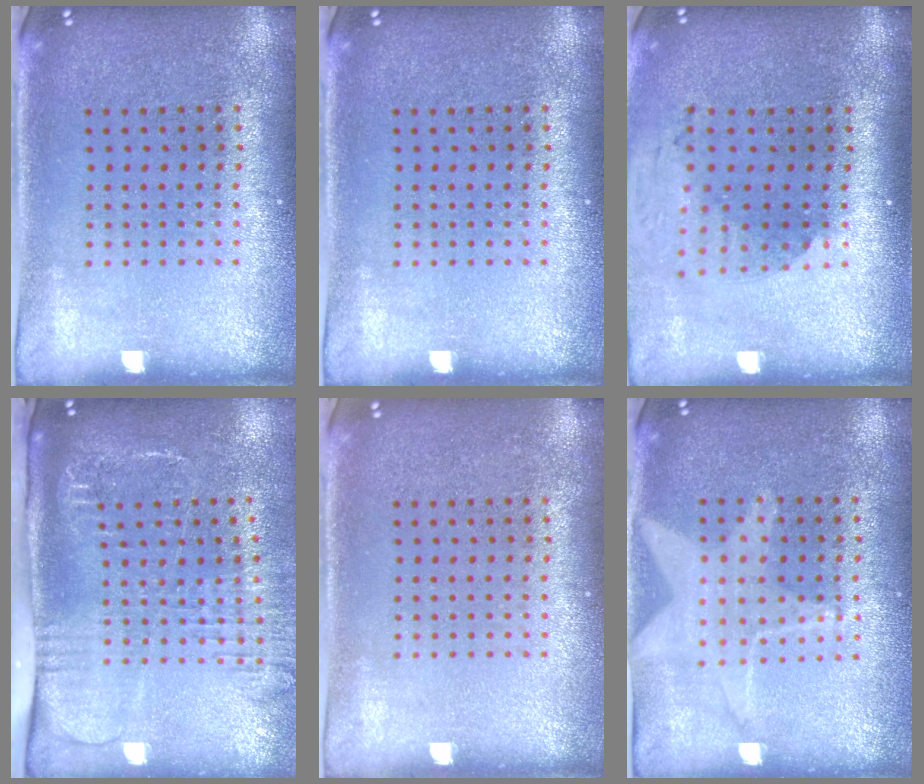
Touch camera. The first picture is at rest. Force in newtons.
{"total": 0.0}
{"total": 2.0, "press": 1.4, "slide": 1.3}
{"total": 2.6, "press": 2.0, "slide": 1.7}
{"total": 0.0}
{"total": 1.4, "press": 1.4, "slide": 0.3}